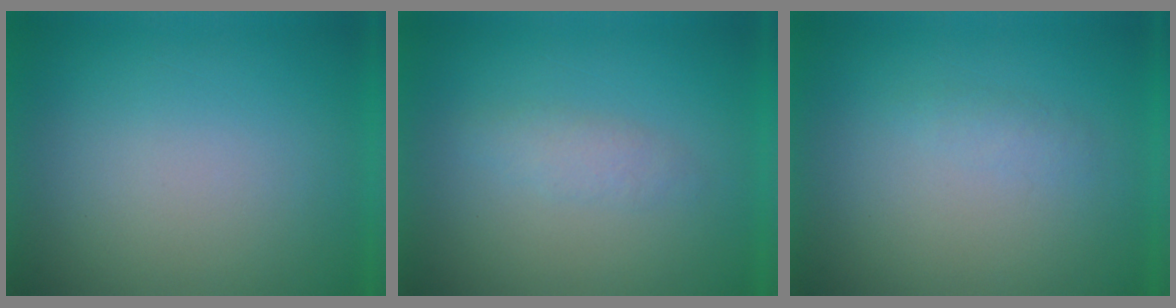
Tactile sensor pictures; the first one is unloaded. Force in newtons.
{"total": 1.9}
{"total": 1.1}